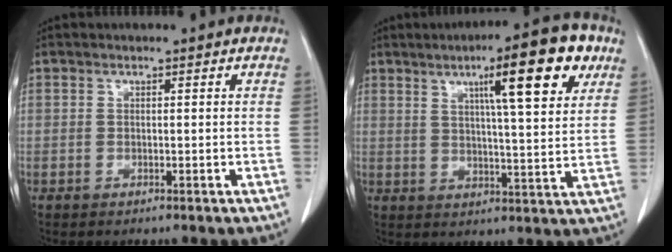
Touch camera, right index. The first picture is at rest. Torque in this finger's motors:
{"motor_torque": [1.60, 0.54, 0.79, 0.19]}